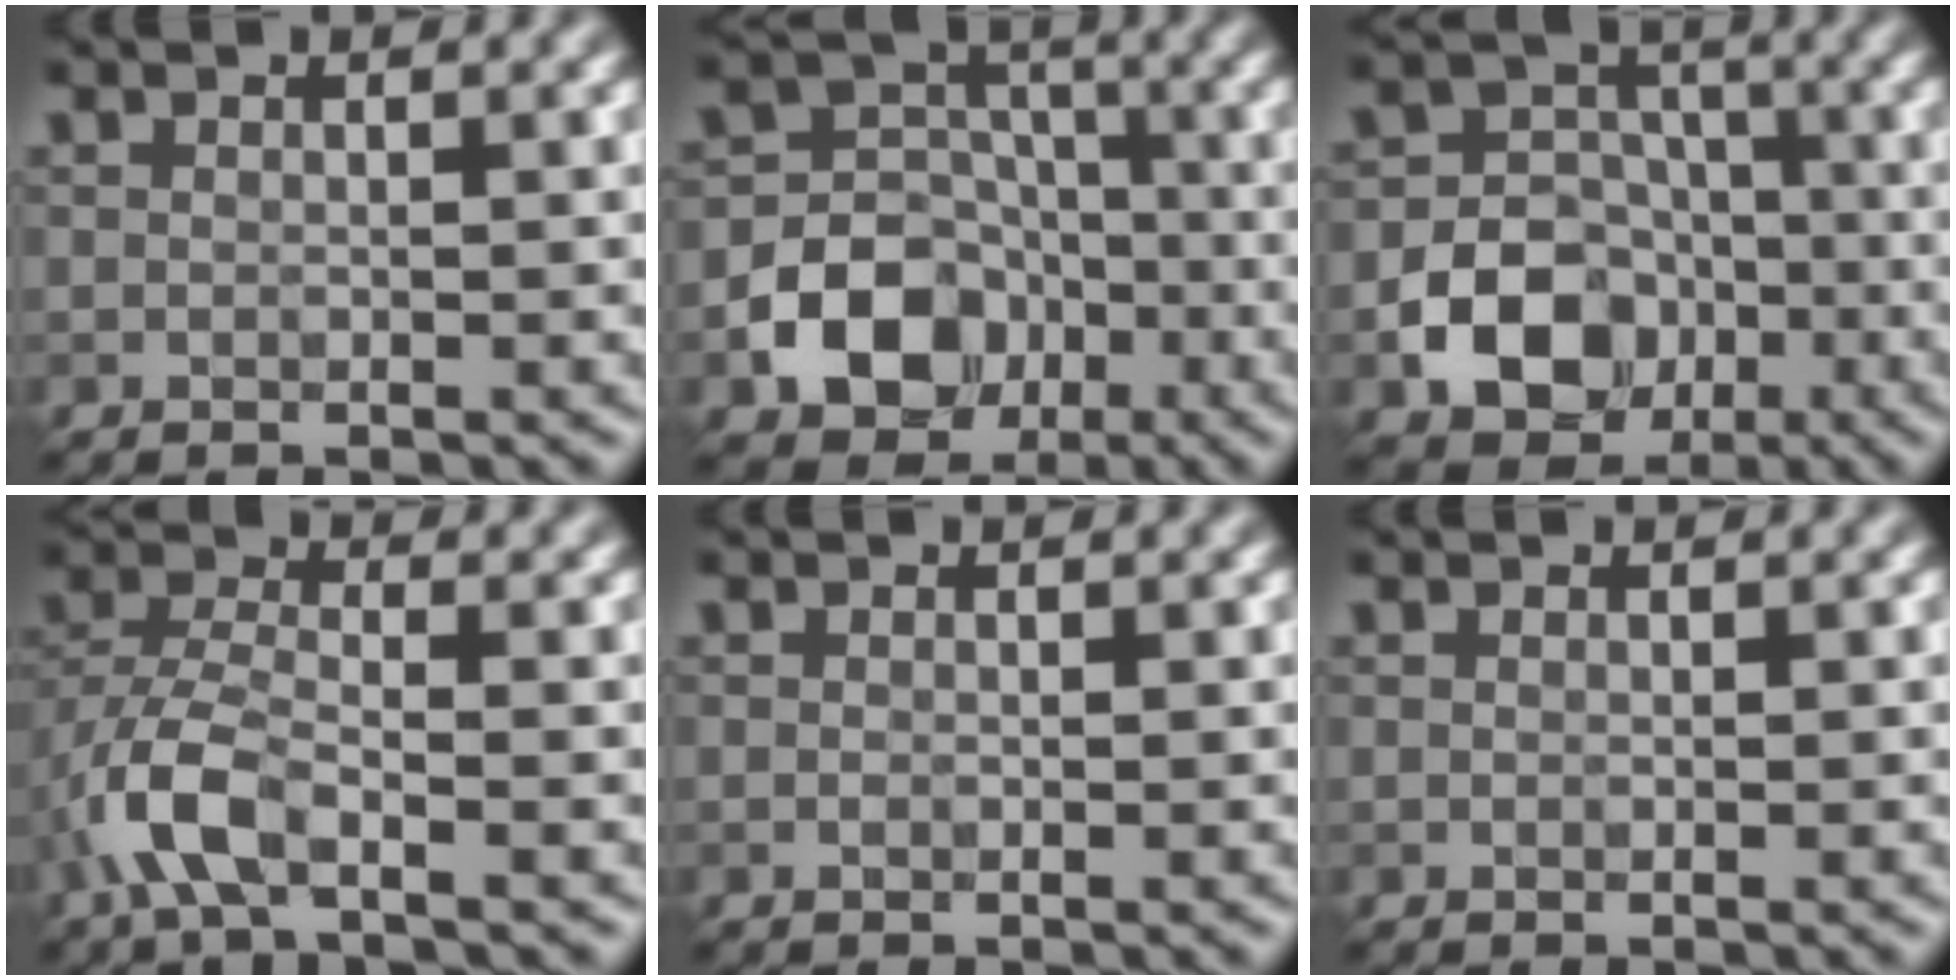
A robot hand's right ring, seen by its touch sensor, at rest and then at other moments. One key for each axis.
{"total": 9.3, "fx": -3.8, "fy": 7.7, "fz": 3.5, "tx": -0.036, "ty": -0.014, "tz": -0.092}
{"total": 8.2, "fx": -2.9, "fy": 6.9, "fz": 3.4, "tx": -0.033, "ty": -0.006, "tz": -0.074}
{"total": 4.9, "fx": -2.3, "fy": 2.0, "fz": 3.8, "tx": -0.086, "ty": 0.004, "tz": -0.053}
{"total": 0.0}
{"total": 0.0}